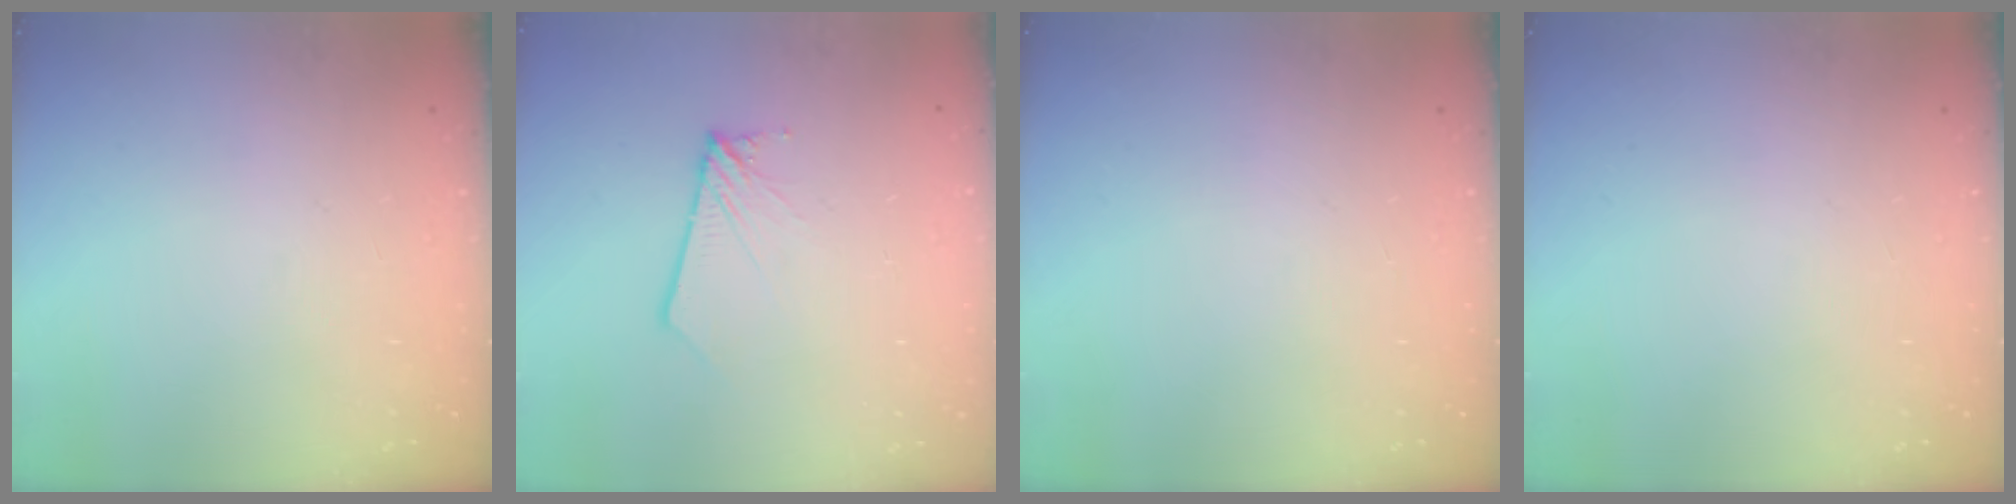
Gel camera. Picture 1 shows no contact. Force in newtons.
{"total": 2.8, "press": 2.8, "slide": 0.3}
{"total": 0.0}
{"total": 0.0}